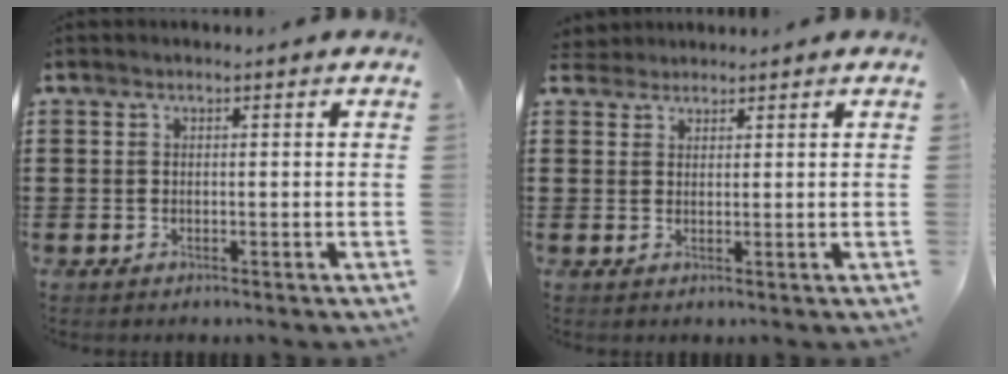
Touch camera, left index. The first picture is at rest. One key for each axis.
{"total": 1.8, "fx": 1.7, "fy": 0.7, "fz": -0.2, "tx": -0.004, "ty": 0.005, "tz": 0.034}